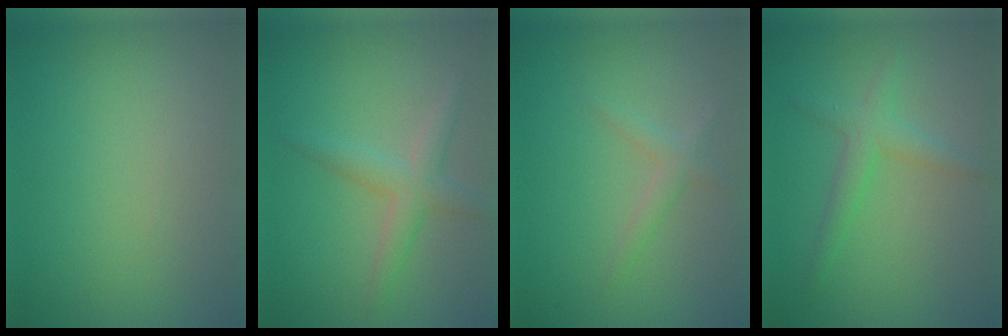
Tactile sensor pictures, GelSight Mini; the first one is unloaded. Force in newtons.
{"total": 2.8, "press": 2.8, "slide": 0.1}
{"total": 1.5, "press": 1.5, "slide": 0.1}
{"total": 2.4, "press": 2.4, "slide": 0.1}